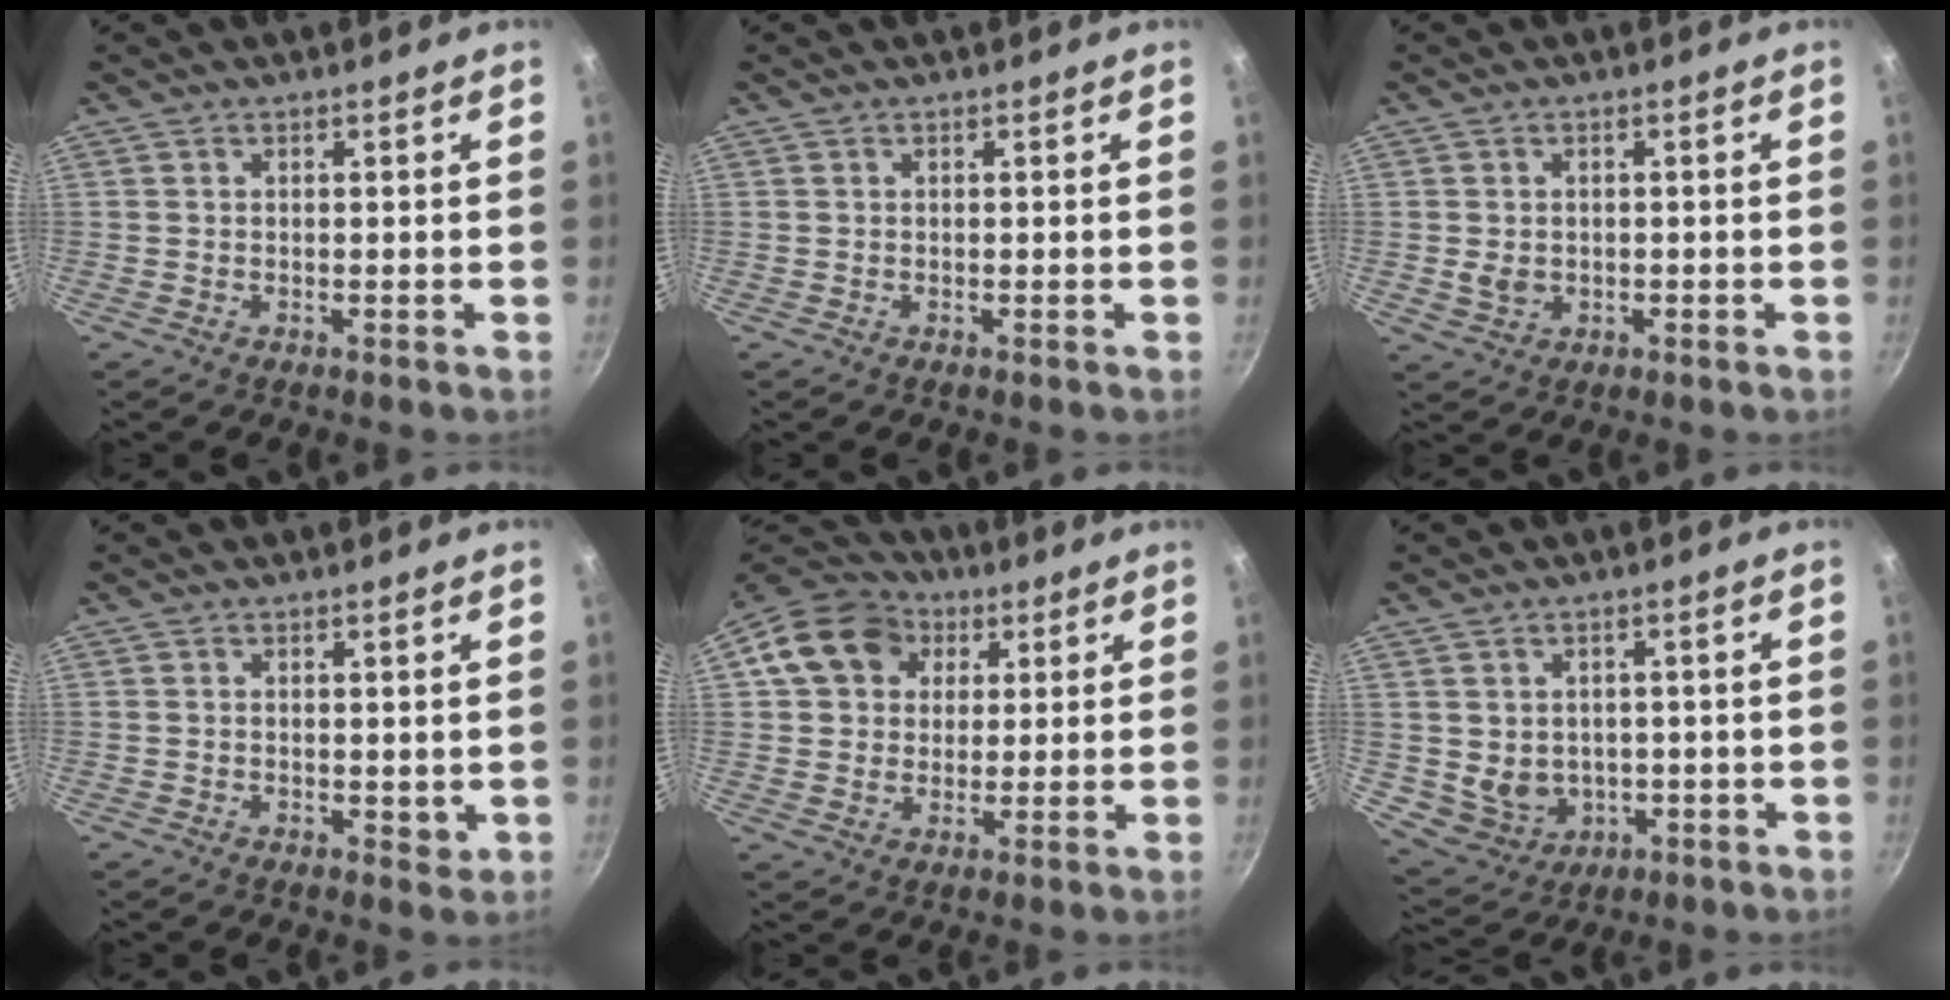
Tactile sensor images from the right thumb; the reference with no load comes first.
{"total": 0.0}
{"total": 3.3, "force": [-0.3, 2.7, 1.8], "torque": [-0.026, 0.002, 0.003]}
{"total": 1.8, "force": [0.6, 1.1, 1.3], "torque": [-0.015, -0.004, 0.009]}
{"total": 14.2, "force": [4.3, 11.7, 6.7], "torque": [-0.105, 0.021, 0.061]}
{"total": 7.5, "force": [-0.6, 6.4, 3.8], "torque": [-0.050, -0.002, 0.013]}